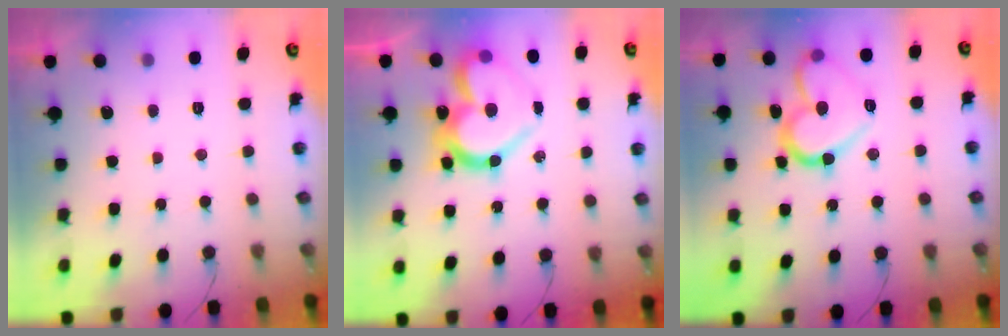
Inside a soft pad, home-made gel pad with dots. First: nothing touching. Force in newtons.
{"total": 20.0, "press": 19.9, "slide": 2.0}
{"total": 15.5, "press": 15.5, "slide": 1.3}